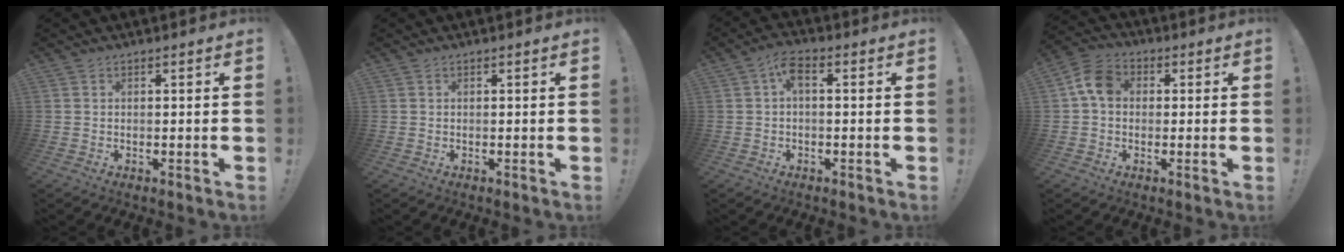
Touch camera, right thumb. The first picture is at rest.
{"total": 0.0}
{"total": 4.3, "force": [0.3, 1.7, 4.0], "torque": [-0.090, 0.006, 0.004]}
{"total": 8.5, "force": [1.2, 6.2, 5.6], "torque": [-0.094, 0.015, 0.028]}